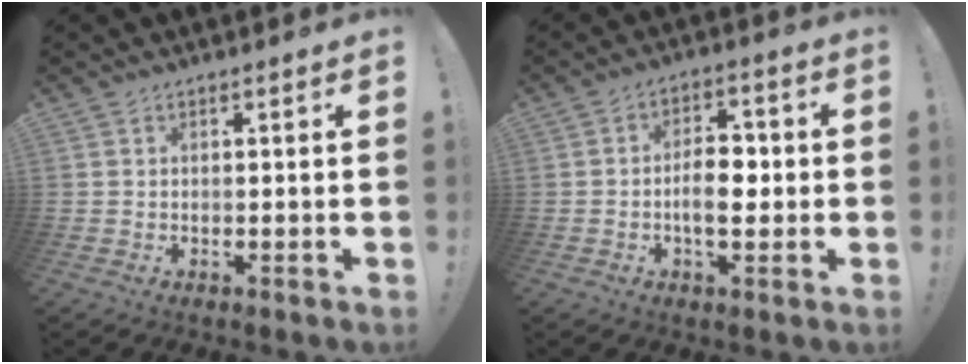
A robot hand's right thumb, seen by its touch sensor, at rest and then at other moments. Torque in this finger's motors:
{"motor_torque": [0.88, 1.03, 0.57, -0.52, 0.01]}